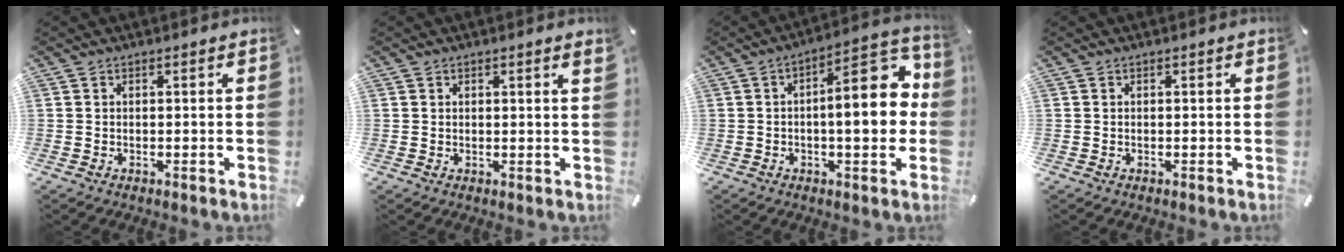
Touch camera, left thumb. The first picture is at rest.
{"total": 1.0, "force": [0.6, 0.2, 0.8], "torque": [-0.016, 0.001, 0.011]}
{"total": 15.6, "force": [0.5, 6.1, 14.3], "torque": [-0.174, -0.016, -0.001]}
{"total": 0.0}